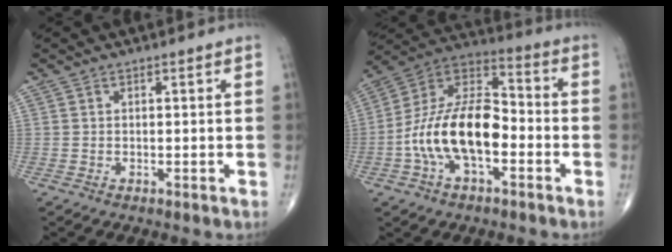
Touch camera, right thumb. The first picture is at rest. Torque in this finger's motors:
{"motor_torque": [1.10, 1.02, 1.16, -1.07, 0.57]}